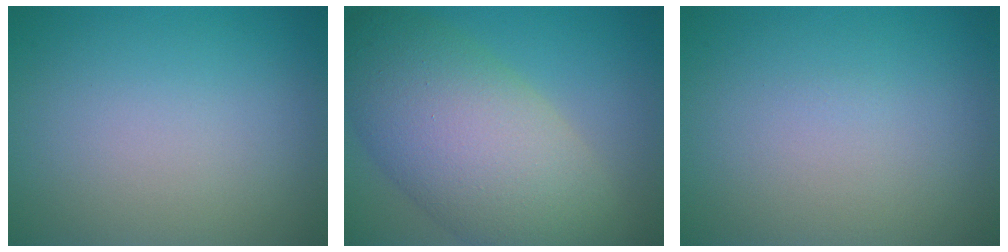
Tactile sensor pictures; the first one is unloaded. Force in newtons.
{"total": 11.2, "press": 11.2, "slide": 0.3}
{"total": 0.0}